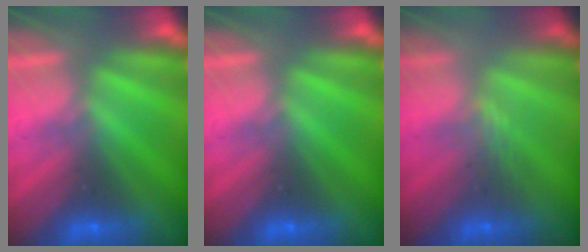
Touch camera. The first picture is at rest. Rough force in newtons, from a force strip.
{"total": 0.0}
{"total": 2.8}